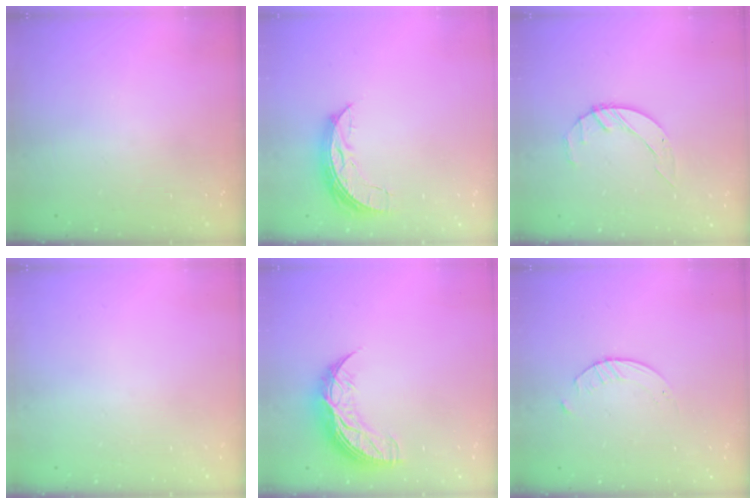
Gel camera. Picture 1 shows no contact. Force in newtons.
{"total": 6.8, "press": 6.8, "slide": 0.4}
{"total": 3.4, "press": 3.3, "slide": 0.5}
{"total": 0.0}
{"total": 11.5, "press": 11.5, "slide": 0.9}
{"total": 2.8, "press": 2.7, "slide": 0.3}